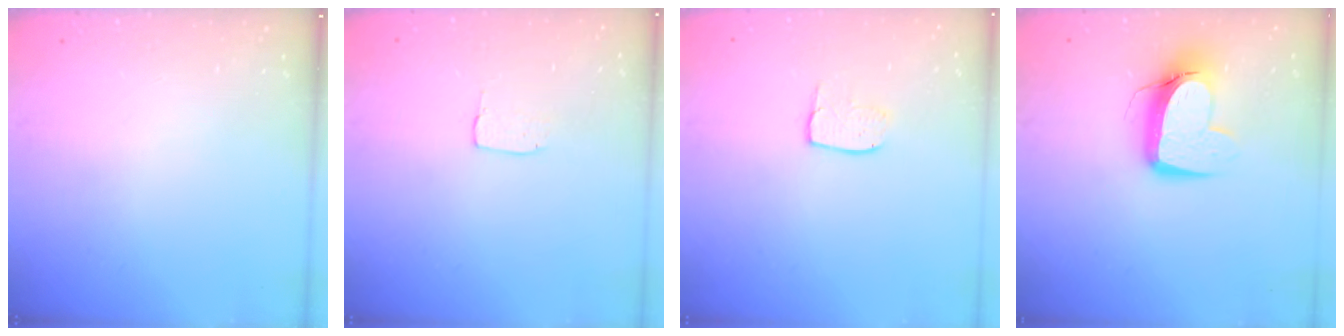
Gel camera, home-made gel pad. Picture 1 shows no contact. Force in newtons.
{"total": 3.1, "press": 3.1, "slide": 0.2}
{"total": 5.6, "press": 5.6, "slide": 0.3}
{"total": 10.8, "press": 10.7, "slide": 1.1}